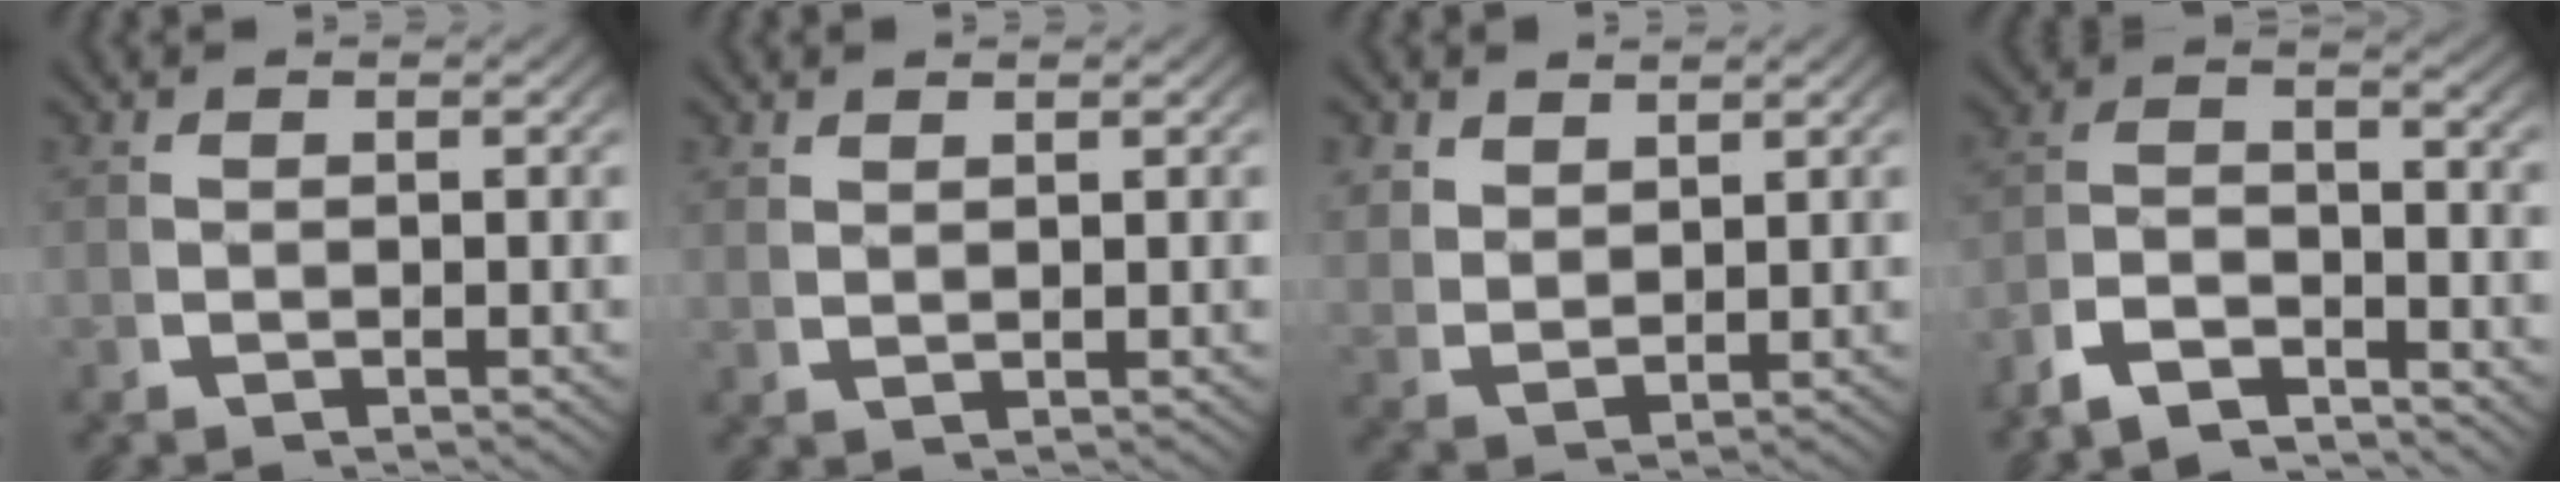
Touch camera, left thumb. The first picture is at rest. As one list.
[{"total": 1.4, "force": [1.2, -0.3, 0.4], "torque": [-0.009, 0.002, 0.030]}, {"total": 2.8, "force": [2.0, 1.5, 1.3], "torque": [-0.033, -0.010, 0.054]}, {"total": 5.6, "force": [-3.1, 3.0, 3.5], "torque": [-0.059, -0.018, -0.058]}]